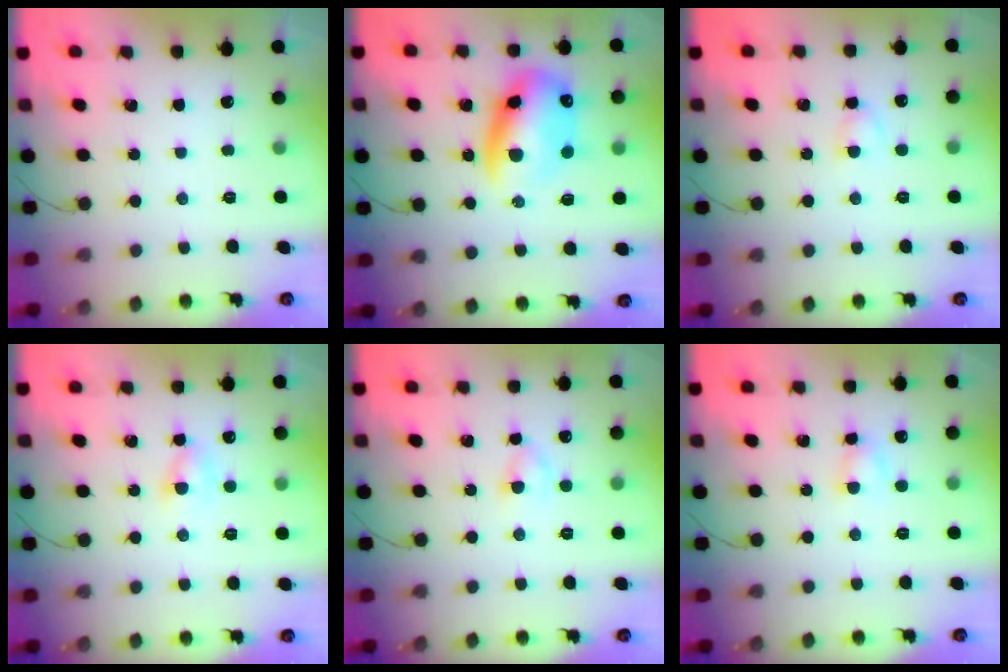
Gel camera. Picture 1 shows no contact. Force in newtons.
{"total": 14.5, "press": 14.1, "slide": 3.7}
{"total": 2.9, "press": 2.7, "slide": 1.0}
{"total": 2.8, "press": 2.6, "slide": 1.1}
{"total": 2.5, "press": 2.2, "slide": 1.2}
{"total": 3.5, "press": 3.3, "slide": 1.0}